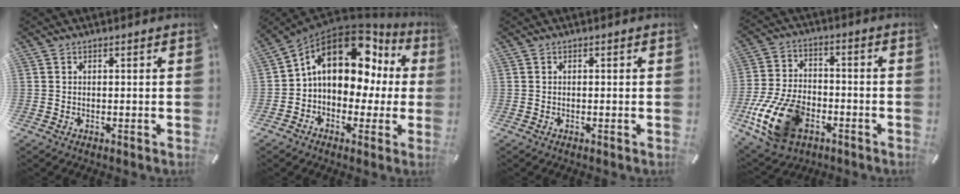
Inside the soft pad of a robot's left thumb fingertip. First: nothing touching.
{"total": 17.0, "force": [5.8, 11.4, 11.1], "torque": [-0.161, -0.028, 0.098]}
{"total": 0.5, "force": [-0.2, 0.1, 0.4], "torque": [-0.008, -0.002, -0.004]}
{"total": 16.9, "force": [-7.0, 10.8, 10.9], "torque": [-0.214, 0.036, -0.115]}